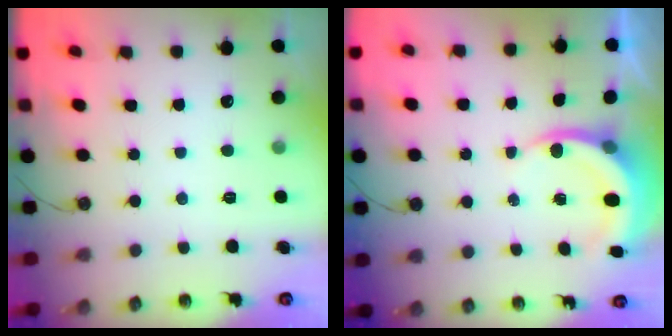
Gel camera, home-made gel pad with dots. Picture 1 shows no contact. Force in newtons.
{"total": 5.1, "press": 5.1, "slide": 0.5}